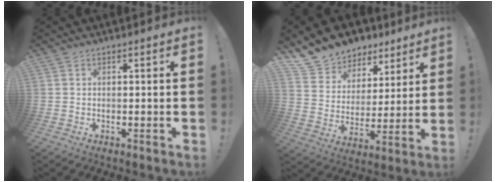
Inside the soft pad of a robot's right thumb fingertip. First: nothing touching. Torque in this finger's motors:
{"motor_torque": [-0.95, 1.25, 0.15, 0.11, 0.00]}